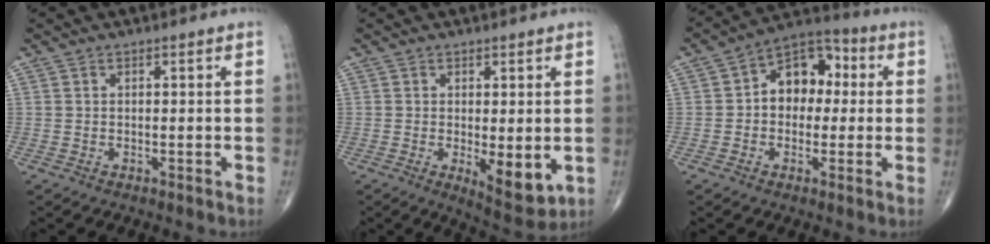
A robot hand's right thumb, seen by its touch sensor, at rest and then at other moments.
{"total": 7.1, "force": [-1.2, 2.7, 6.5], "torque": [-0.085, -0.020, -0.008]}
{"total": 11.1, "force": [1.1, 8.0, 7.7], "torque": [-0.075, 0.033, 0.001]}